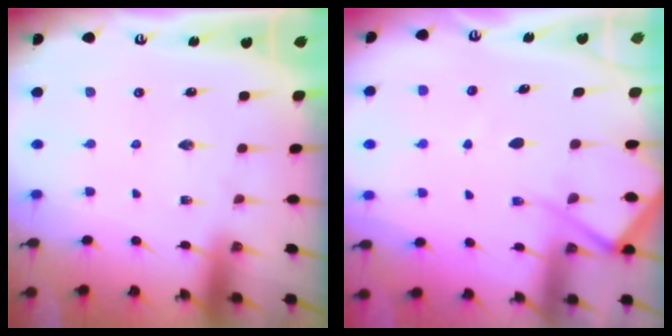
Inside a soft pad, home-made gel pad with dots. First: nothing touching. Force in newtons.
{"total": 7.7, "press": 7.6, "slide": 0.9}